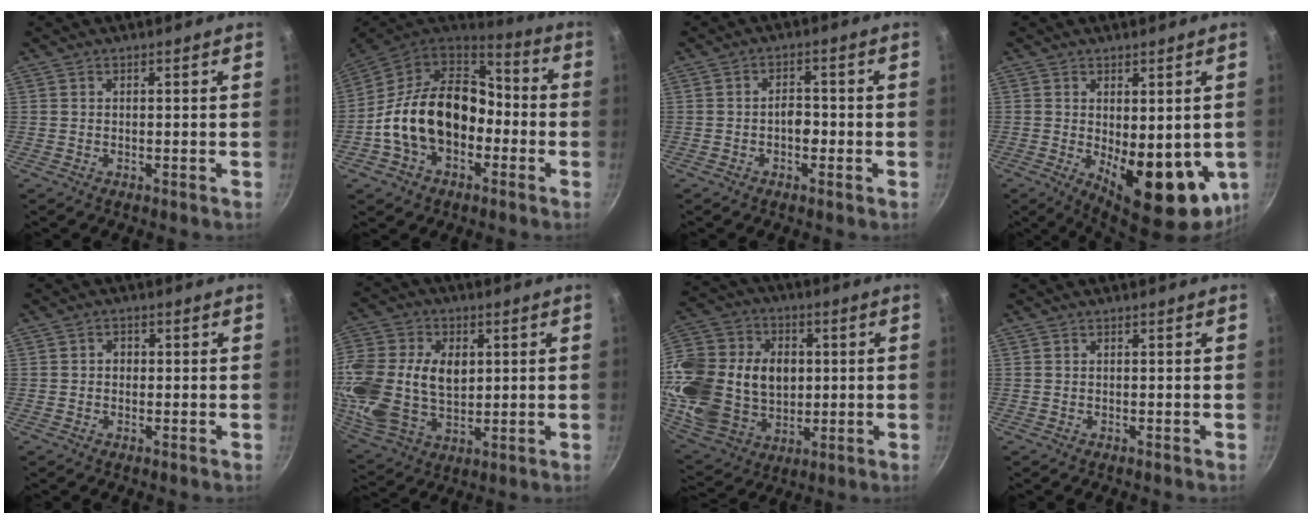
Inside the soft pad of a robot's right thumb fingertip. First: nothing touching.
{"total": 20.3, "force": [-3.5, 14.4, 13.8], "torque": [-0.213, 0.059, -0.065]}
{"total": 3.4, "force": [-1.0, 2.1, 2.4], "torque": [-0.021, 0.015, -0.016]}
{"total": 15.6, "force": [-2.0, 7.1, 13.8], "torque": [-0.162, -0.028, -0.010]}
{"total": 1.9, "force": [0.0, 1.7, 0.9], "torque": [-0.008, 0.004, -0.003]}
{"total": 22.0, "force": [2.6, 15.3, 15.5], "torque": [-0.337, 0.006, 0.053]}
{"total": 27.4, "force": [2.1, 21.1, 17.3], "torque": [-0.347, 0.020, 0.048]}
{"total": 0.0}